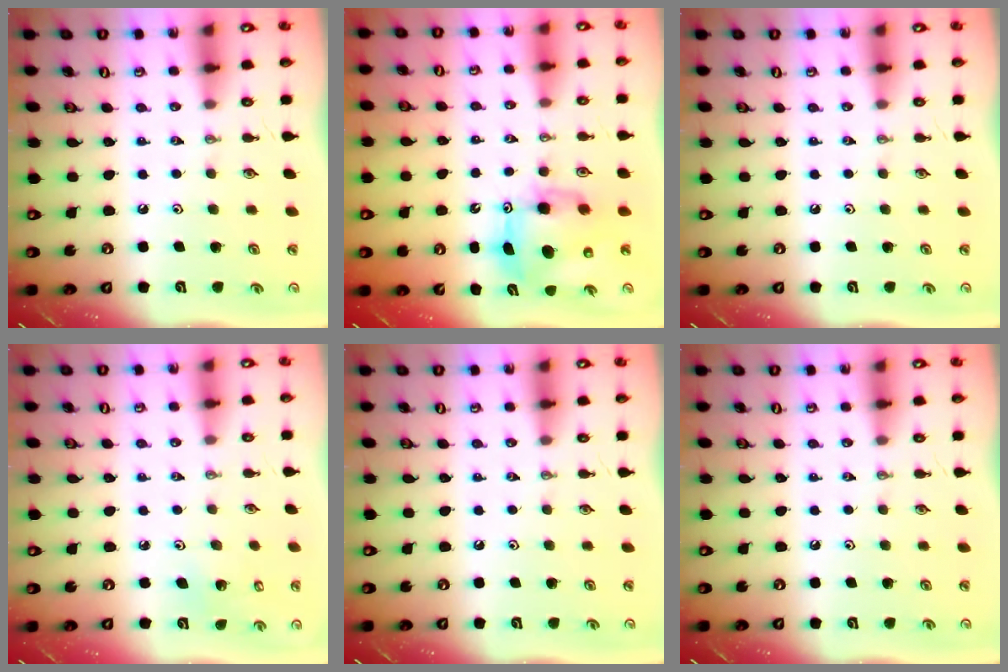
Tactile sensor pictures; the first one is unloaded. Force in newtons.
{"total": 8.6, "press": 8.6, "slide": 1.0}
{"total": 0.0}
{"total": 3.2, "press": 3.2, "slide": 0.5}
{"total": 0.0}
{"total": 0.0}